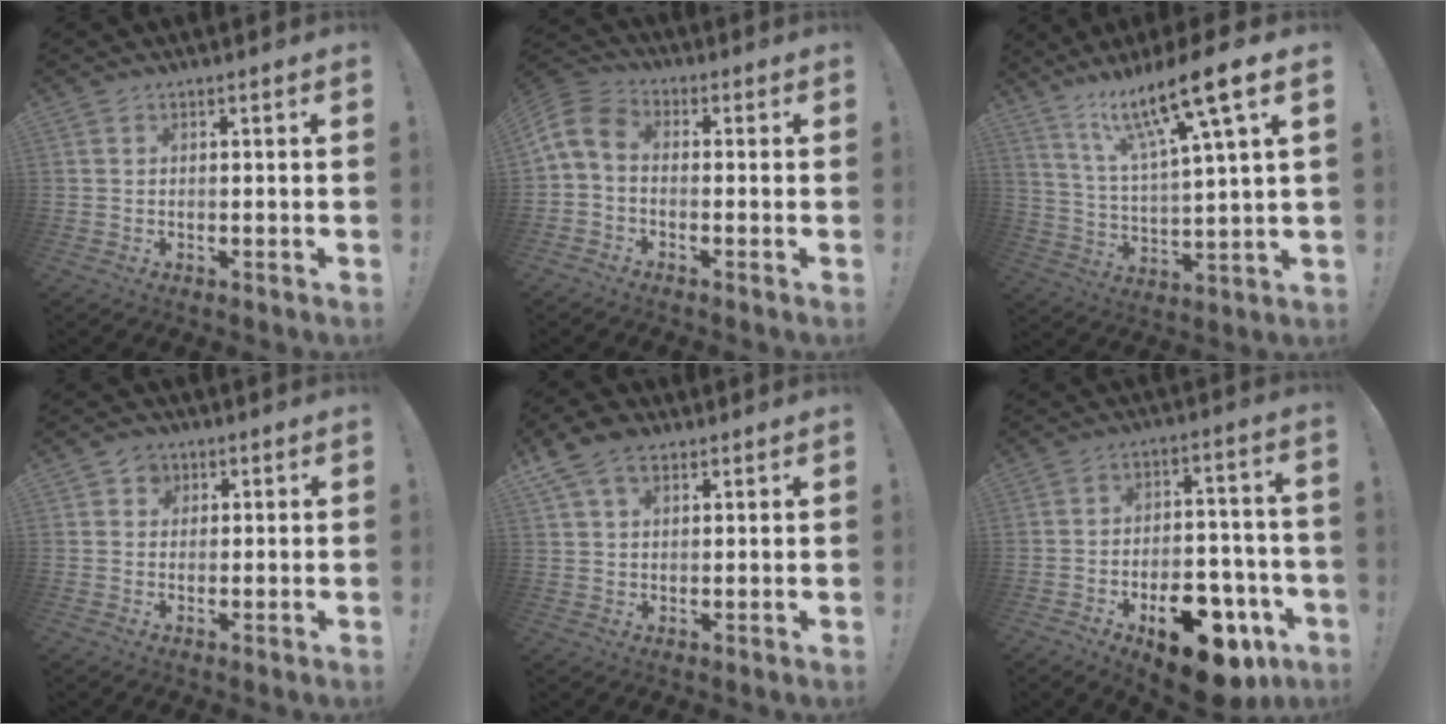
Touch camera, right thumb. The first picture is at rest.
{"total": 7.4, "force": [-0.6, 5.0, 5.4], "torque": [-0.120, 0.009, -0.007]}
{"total": 16.6, "force": [10.3, 2.4, 12.8], "torque": [-0.216, -0.064, 0.157]}
{"total": 3.8, "force": [1.7, 3.3, 0.7], "torque": [0.002, -0.006, 0.028]}
{"total": 8.9, "force": [4.8, 5.6, 4.9], "torque": [-0.091, -0.005, 0.096]}
{"total": 16.5, "force": [-8.7, 9.0, 10.8], "torque": [-0.110, 0.075, -0.128]}